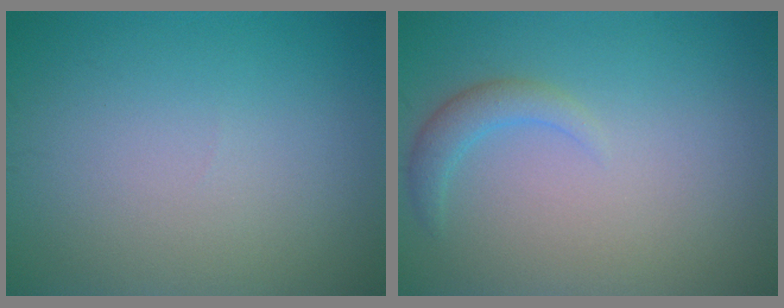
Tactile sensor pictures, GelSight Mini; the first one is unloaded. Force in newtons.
{"total": 1.9, "press": 1.9, "slide": 0.2}